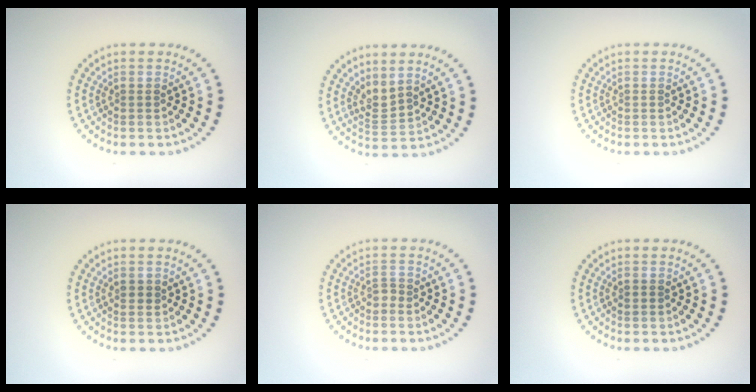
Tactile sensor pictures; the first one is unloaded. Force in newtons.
{"total": 2.1, "press": 1.5, "slide": 1.5}
{"total": 0.0}
{"total": 0.9, "press": 0.8, "slide": 0.3}
{"total": 0.9, "press": 0.6, "slide": 0.6}
{"total": 0.7, "press": 0.7, "slide": 0.1}